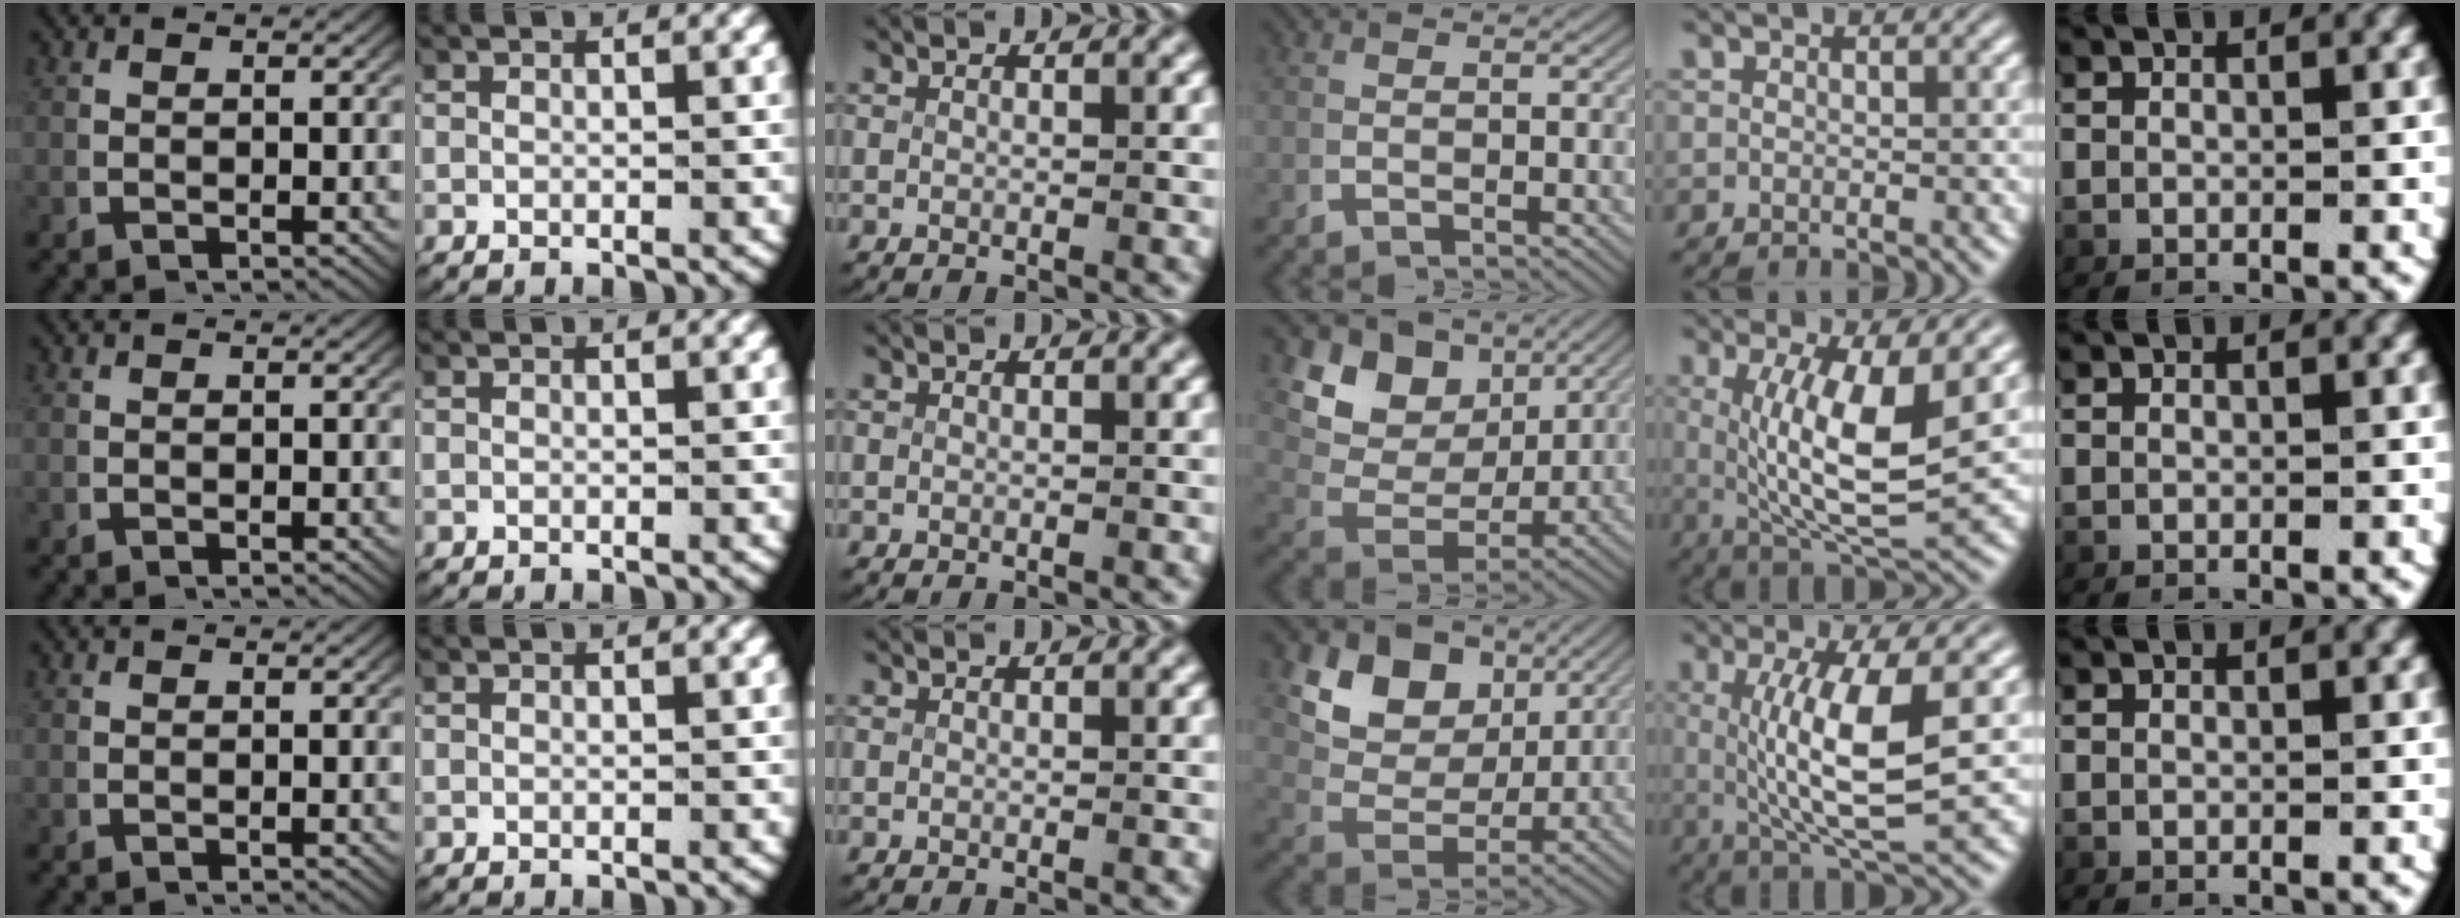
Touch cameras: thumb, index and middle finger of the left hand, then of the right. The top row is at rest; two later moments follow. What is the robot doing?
{"motion": "lift_and_place", "object": "key"}